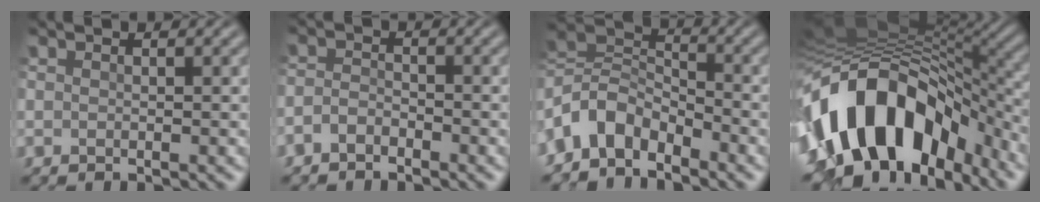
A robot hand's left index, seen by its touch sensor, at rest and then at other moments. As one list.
[{"total": 1.6, "force": [-1.3, 0.7, 0.7], "torque": [-0.014, 0.003, -0.030]}, {"total": 6.0, "force": [-3.7, 3.6, 3.1], "torque": [-0.056, 0.003, -0.088]}, {"total": 15.0, "force": [-5.2, 9.1, 10.8], "torque": [-0.186, 0.012, -0.095]}]